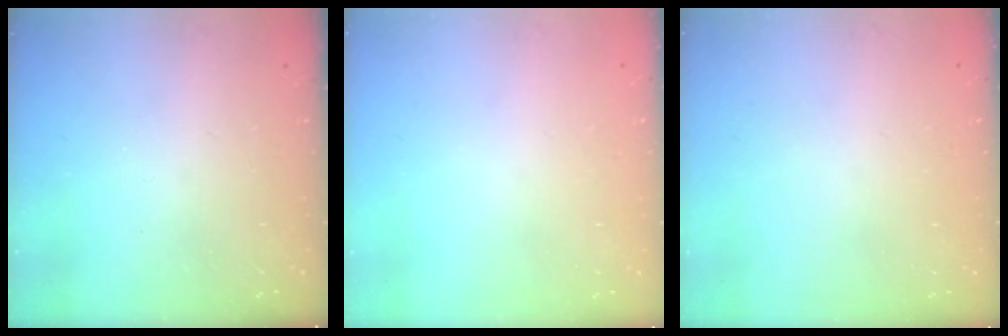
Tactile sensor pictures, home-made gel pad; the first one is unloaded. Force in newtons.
{"total": 0.0}
{"total": 0.0}